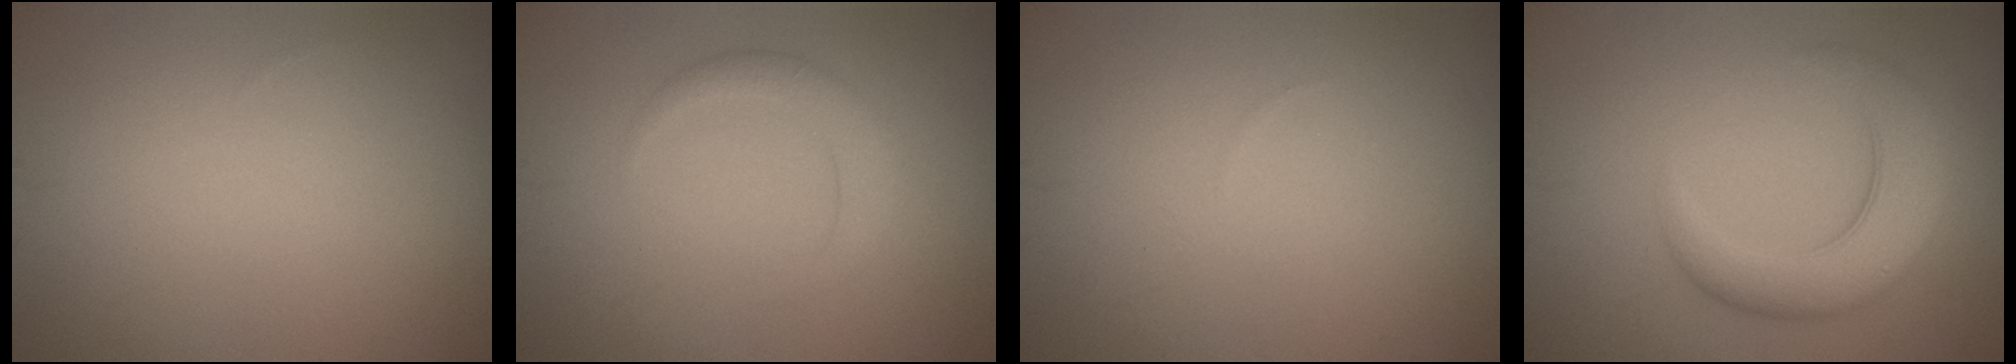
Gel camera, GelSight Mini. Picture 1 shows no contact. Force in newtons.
{"total": 2.1, "press": 2.1, "slide": 0.1}
{"total": 0.0}
{"total": 5.7, "press": 5.7, "slide": 0.1}